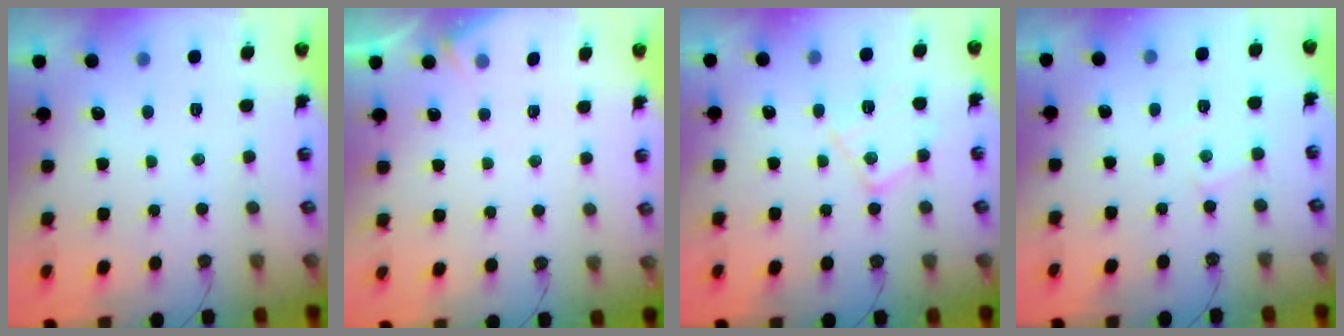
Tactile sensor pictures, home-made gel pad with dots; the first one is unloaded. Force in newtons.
{"total": 4.0, "press": 3.9, "slide": 0.6}
{"total": 13.1, "press": 13.1, "slide": 0.8}
{"total": 4.6, "press": 4.6, "slide": 0.3}